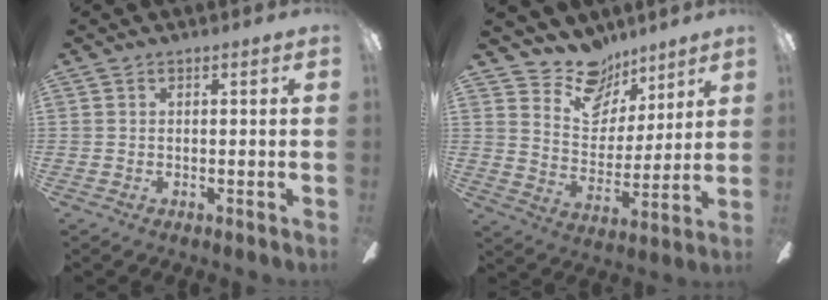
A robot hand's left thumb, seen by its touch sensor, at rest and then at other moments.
{"total": 13.2, "force": [10.6, 7.4, 2.9], "torque": [-0.053, -0.080, 0.201]}